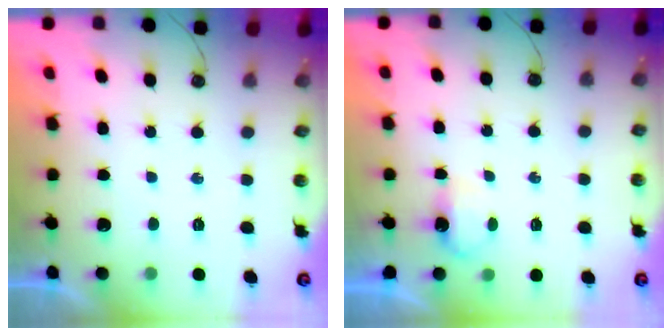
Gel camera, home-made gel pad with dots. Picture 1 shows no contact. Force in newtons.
{"total": 3.9, "press": 3.8, "slide": 0.6}